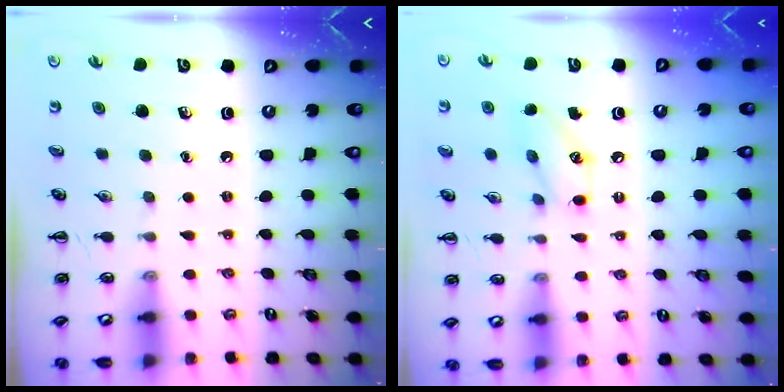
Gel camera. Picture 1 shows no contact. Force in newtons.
{"total": 10.0, "press": 9.9, "slide": 1.1}